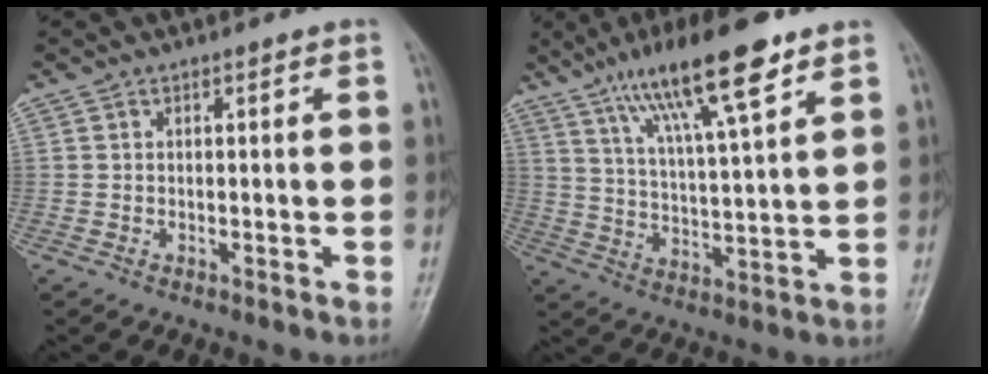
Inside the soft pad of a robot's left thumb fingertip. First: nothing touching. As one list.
[{"total": 16.2, "force": [9.7, 3.1, 12.5], "torque": [-0.208, -0.032, 0.173]}]